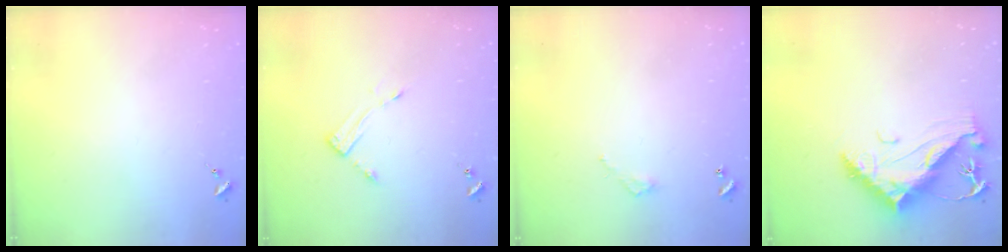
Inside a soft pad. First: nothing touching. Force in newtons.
{"total": 3.0, "press": 3.0, "slide": 0.3}
{"total": 3.2, "press": 3.1, "slide": 0.2}
{"total": 13.3, "press": 13.2, "slide": 1.3}